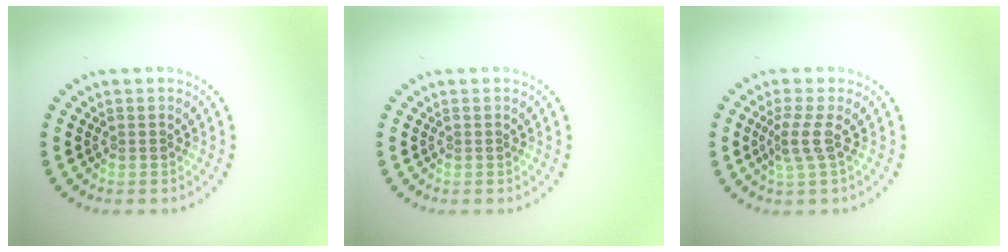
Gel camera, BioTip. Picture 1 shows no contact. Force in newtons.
{"total": 0.0}
{"total": 2.2, "press": 1.5, "slide": 1.6}